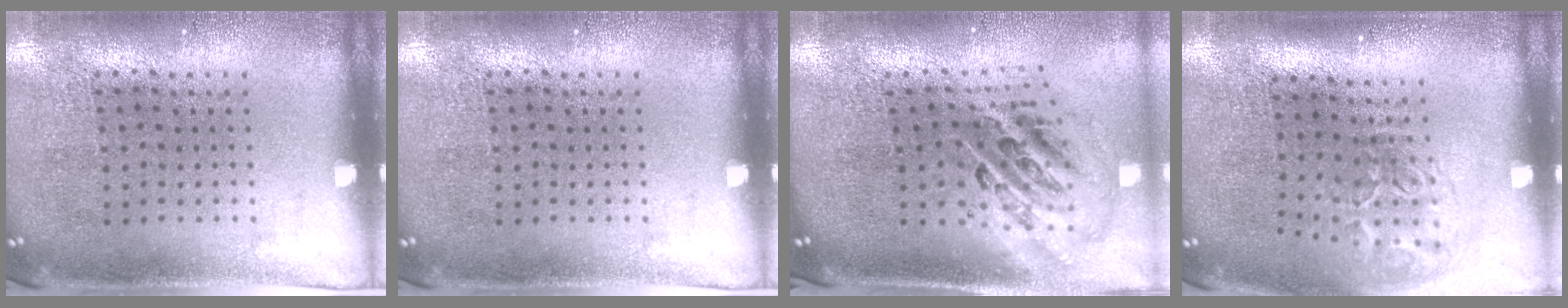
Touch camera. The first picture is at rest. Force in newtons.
{"total": 0.0}
{"total": 2.7, "press": 1.8, "slide": 2.0}
{"total": 2.1, "press": 1.3, "slide": 1.6}